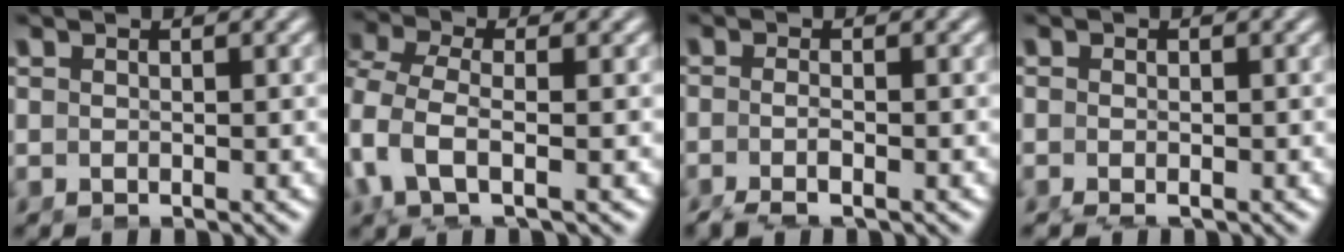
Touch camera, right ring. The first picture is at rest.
{"total": 4.8, "force": [-0.5, 3.0, 3.8], "torque": [-0.115, -0.031, 0.008]}
{"total": 2.8, "force": [-1.9, 0.8, 1.9], "torque": [-0.044, -0.015, -0.027]}
{"total": 2.2, "force": [-1.2, 1.6, 1.0], "torque": [-0.027, -0.014, -0.016]}